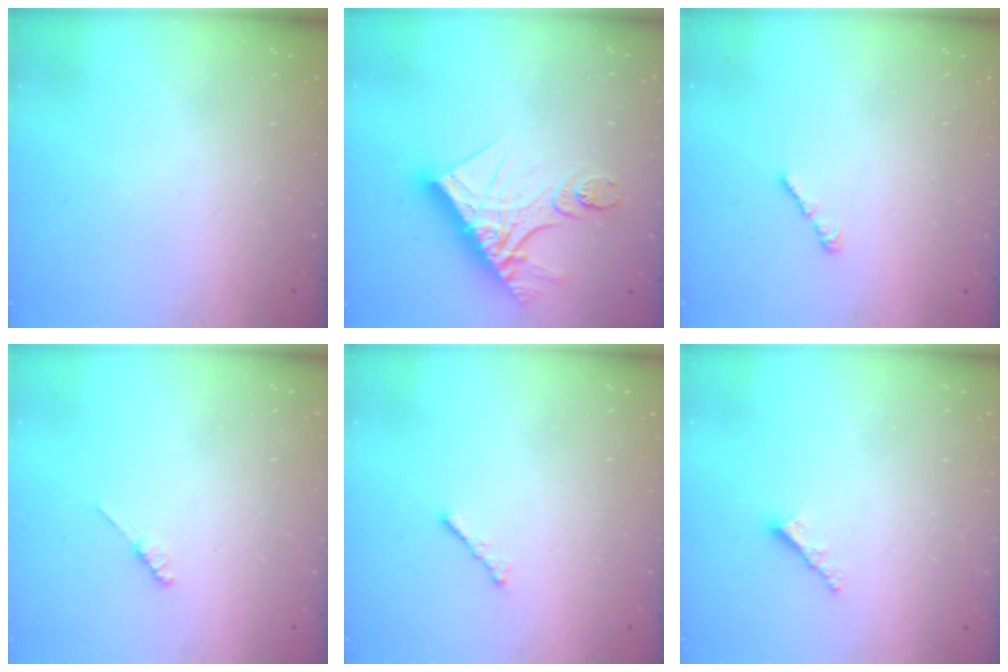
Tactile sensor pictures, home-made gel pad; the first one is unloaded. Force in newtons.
{"total": 16.2, "press": 16.2, "slide": 1.7}
{"total": 2.2, "press": 2.1, "slide": 0.6}
{"total": 2.0, "press": 1.9, "slide": 0.3}
{"total": 1.7, "press": 1.6, "slide": 0.5}
{"total": 2.3, "press": 2.3, "slide": 0.1}